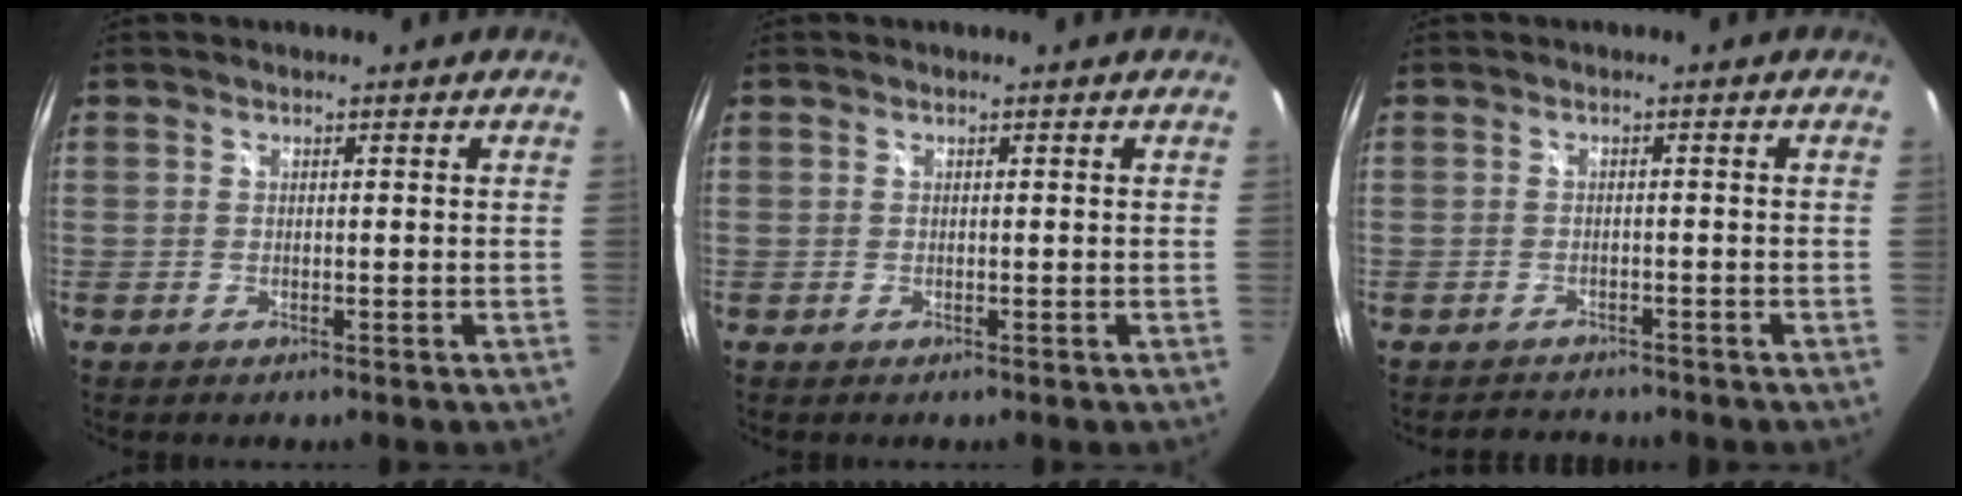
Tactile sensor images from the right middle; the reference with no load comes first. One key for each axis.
{"total": 0.0}
{"total": 3.5, "fx": -3.3, "fy": 1.1, "fz": 0.4, "tx": -0.014, "ty": -0.001, "tz": -0.050}